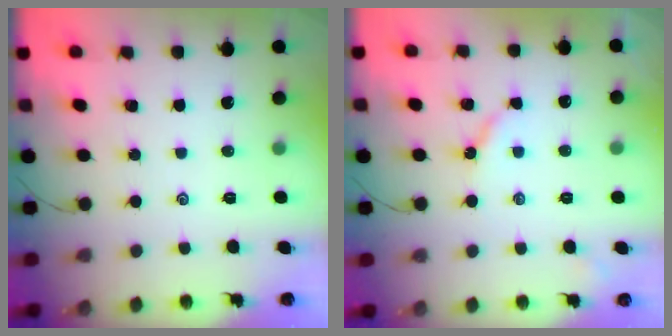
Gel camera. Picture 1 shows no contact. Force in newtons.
{"total": 4.9, "press": 4.8, "slide": 0.4}